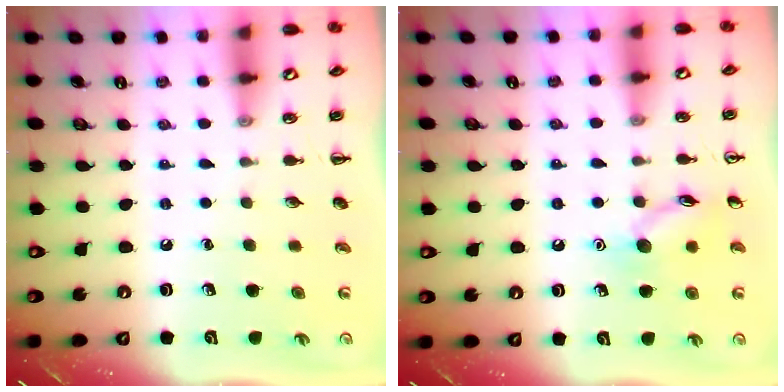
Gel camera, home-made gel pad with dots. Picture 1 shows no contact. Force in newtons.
{"total": 9.3, "press": 9.3, "slide": 0.5}